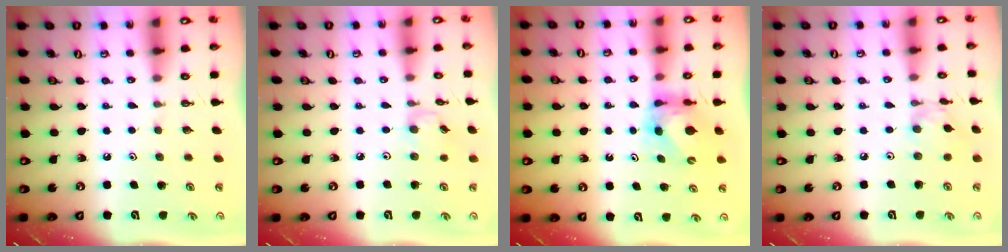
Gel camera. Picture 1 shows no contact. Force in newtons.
{"total": 2.7, "press": 2.7, "slide": 0.5}
{"total": 6.2, "press": 6.2, "slide": 0.6}
{"total": 3.2, "press": 3.2, "slide": 0.2}